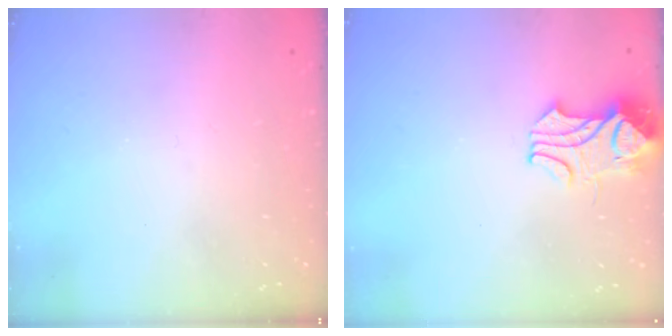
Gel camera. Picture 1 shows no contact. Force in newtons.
{"total": 2.4, "press": 2.3, "slide": 0.8}